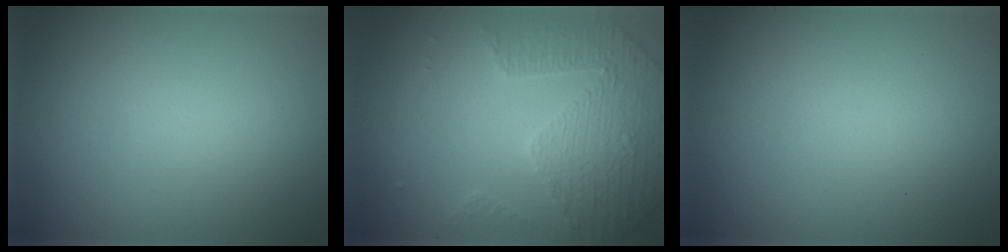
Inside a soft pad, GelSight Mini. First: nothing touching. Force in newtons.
{"total": 4.9, "press": 3.4, "slide": 3.4}
{"total": 0.0}